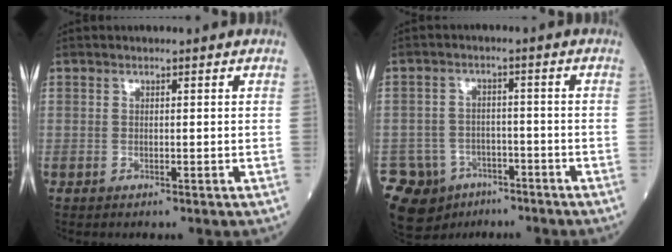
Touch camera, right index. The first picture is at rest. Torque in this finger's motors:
{"motor_torque": [0.06, -0.61, -0.03, -0.04]}